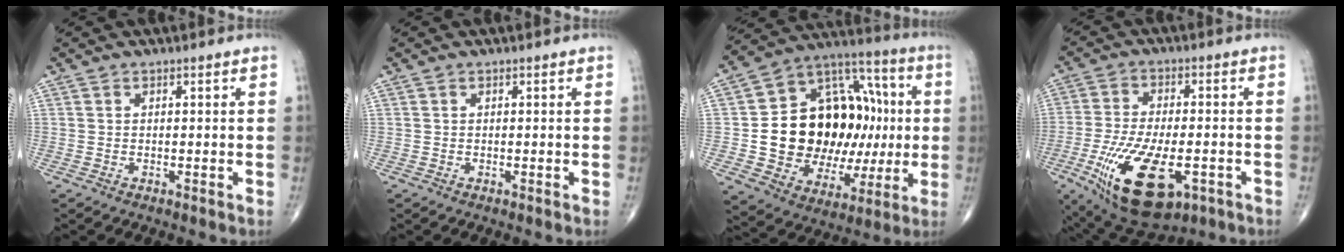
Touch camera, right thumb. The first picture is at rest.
{"total": 0.0}
{"total": 27.9, "force": [0.0, 18.7, 20.7], "torque": [-0.285, 0.029, 0.015]}
{"total": 18.3, "force": [-6.8, 8.4, 14.8], "torque": [-0.284, 0.000, -0.098]}